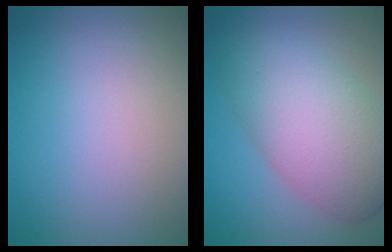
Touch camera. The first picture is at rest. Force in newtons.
{"total": 7.6, "press": 7.6, "slide": 0.2}